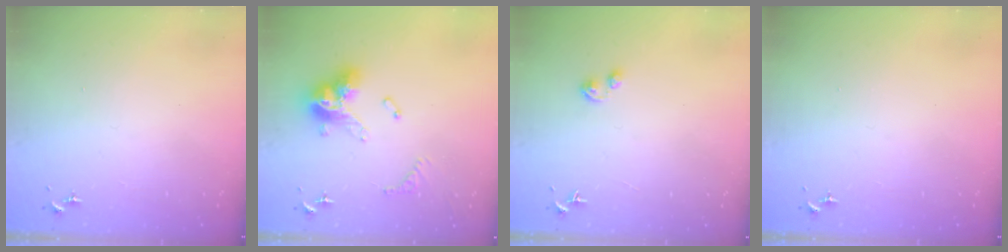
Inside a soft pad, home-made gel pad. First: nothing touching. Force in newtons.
{"total": 15.8, "press": 15.7, "slide": 1.5}
{"total": 2.8, "press": 2.7, "slide": 0.4}
{"total": 0.0}